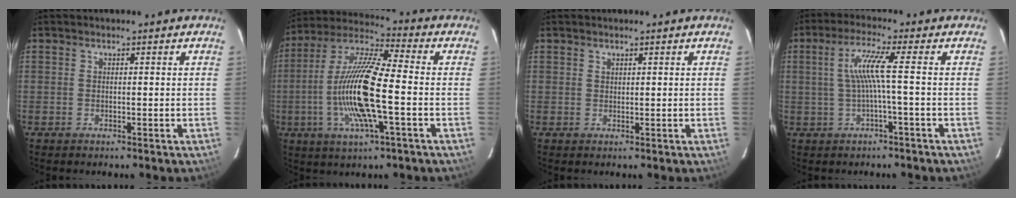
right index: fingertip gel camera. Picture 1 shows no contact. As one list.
[{"total": 16.3, "force": [-3.2, 2.6, 15.8], "torque": [-0.314, -0.005, -0.067]}, {"total": 0.6, "force": [0.5, 0.3, 0.0], "torque": [0.001, 0.000, 0.010]}, {"total": 5.6, "force": [-0.4, -1.0, 5.4], "torque": [-0.114, 0.000, 0.002]}]